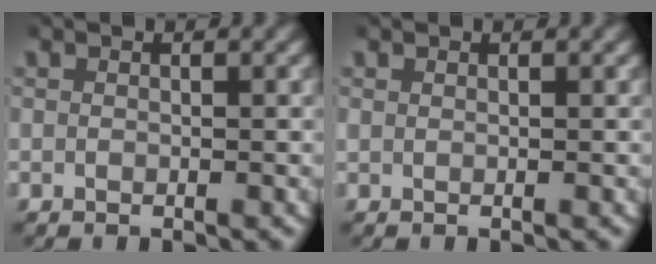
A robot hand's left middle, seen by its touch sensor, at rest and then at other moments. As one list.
[{"total": 0.0}]